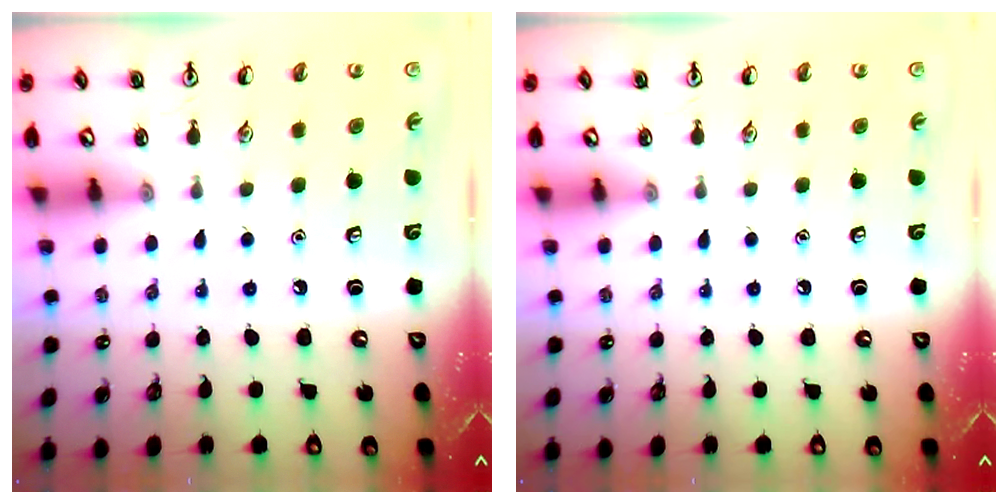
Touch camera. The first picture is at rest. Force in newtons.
{"total": 0.0}